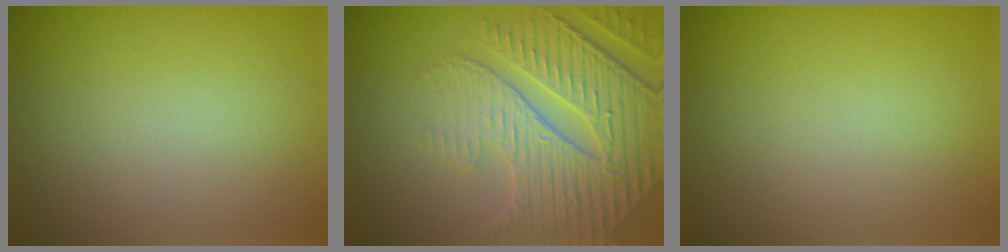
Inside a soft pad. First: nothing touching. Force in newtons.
{"total": 6.9, "press": 5.3, "slide": 4.4}
{"total": 0.0}